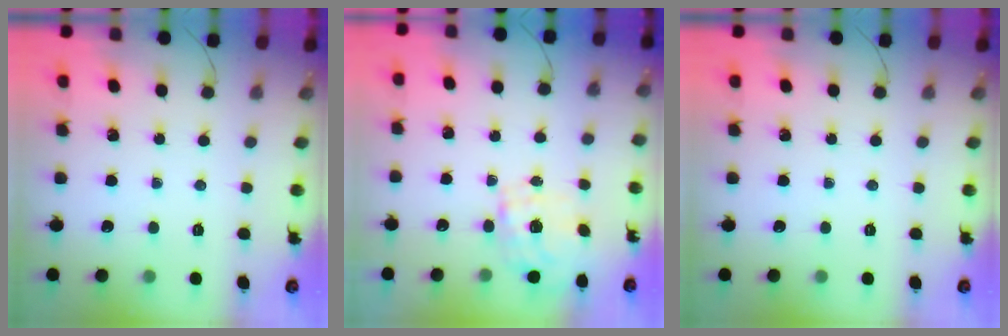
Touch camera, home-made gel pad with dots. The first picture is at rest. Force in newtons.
{"total": 2.1, "press": 0.6, "slide": 2.0}
{"total": 0.0}